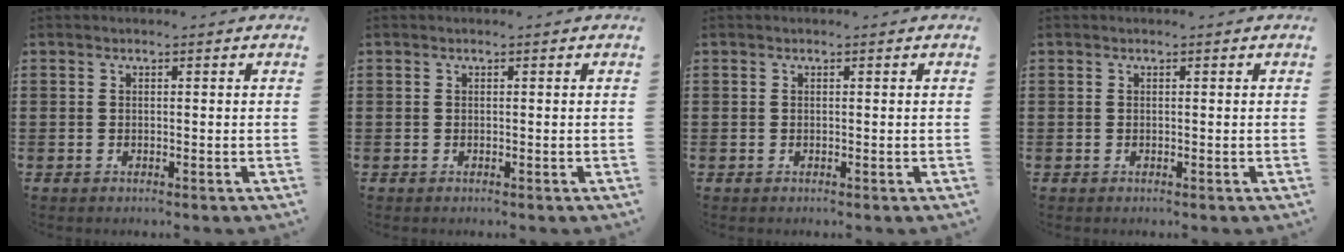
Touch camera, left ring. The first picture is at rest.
{"total": 0.0}
{"total": 0.0}
{"total": 0.0}